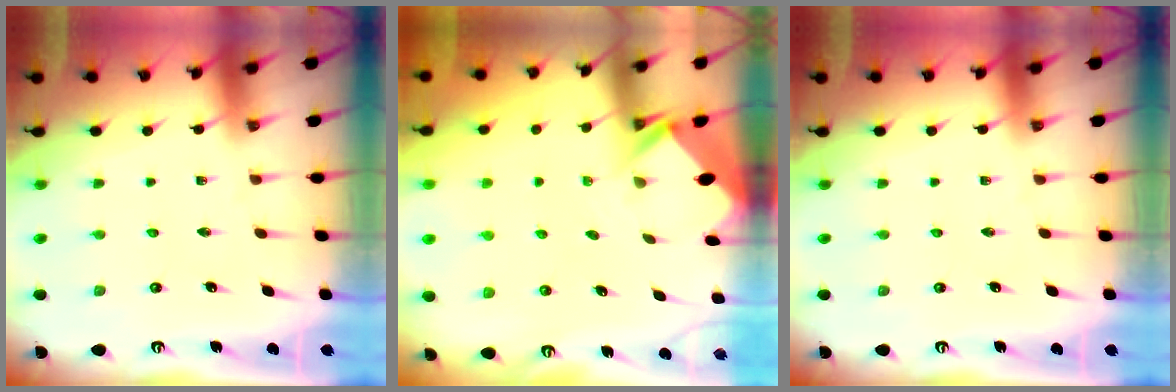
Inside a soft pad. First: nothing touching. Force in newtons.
{"total": 2.7, "press": 2.7, "slide": 0.2}
{"total": 0.0}